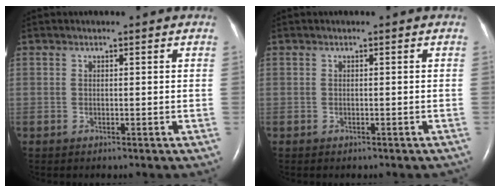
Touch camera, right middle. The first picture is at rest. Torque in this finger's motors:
{"motor_torque": [0.13, -0.09, -0.02, -0.01]}